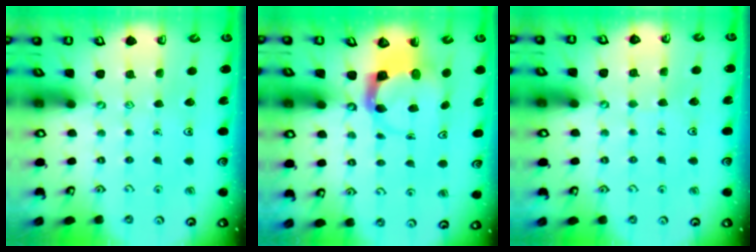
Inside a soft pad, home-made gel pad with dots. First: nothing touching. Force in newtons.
{"total": 3.7, "press": 3.6, "slide": 0.5}
{"total": 2.5, "press": 2.5, "slide": 0.2}